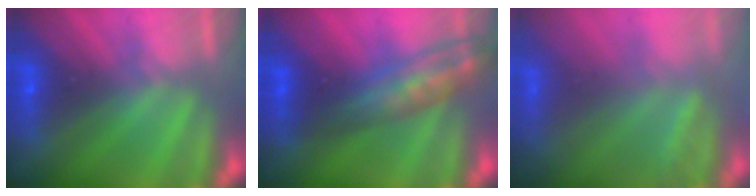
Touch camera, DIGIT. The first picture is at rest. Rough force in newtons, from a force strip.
{"total": 2.8}
{"total": 10.0}